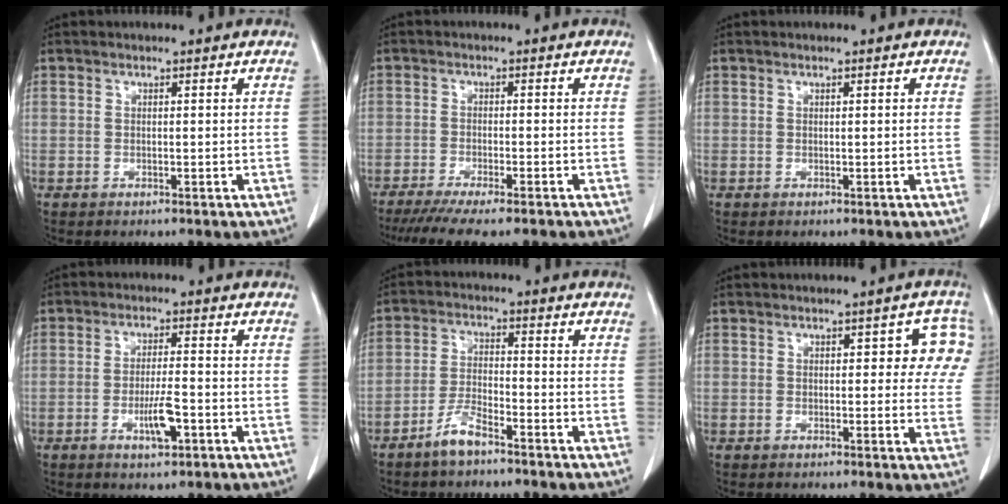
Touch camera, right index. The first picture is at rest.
{"total": 10.5, "force": [-8.7, 0.6, 5.7], "torque": [-0.072, -0.022, -0.132]}
{"total": 0.0}
{"total": 5.1, "force": [-2.0, 0.9, 4.6], "torque": [-0.084, -0.003, -0.034]}
{"total": 4.7, "force": [-3.6, 0.8, 2.8], "torque": [-0.065, -0.004, -0.073]}
{"total": 6.4, "force": [2.1, 3.1, 5.2], "torque": [-0.031, 0.018, 0.018]}